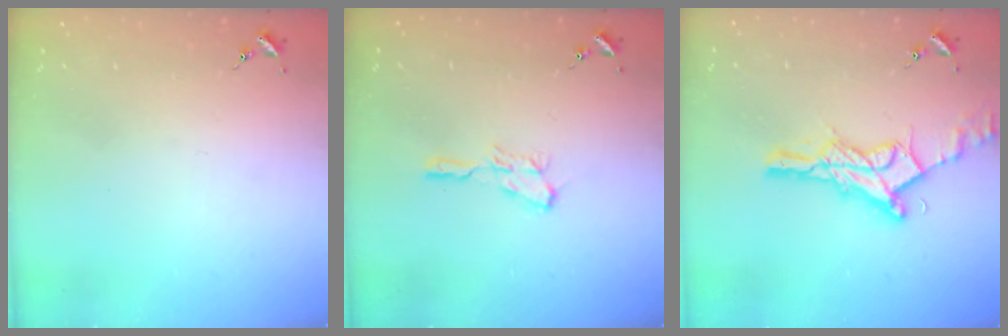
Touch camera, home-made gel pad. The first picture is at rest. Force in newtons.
{"total": 6.9, "press": 6.8, "slide": 0.7}
{"total": 15.5, "press": 15.5, "slide": 1.2}